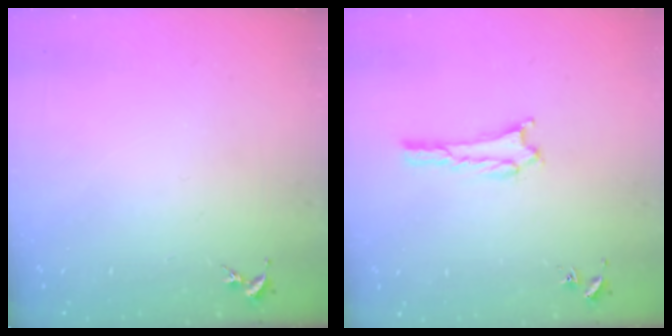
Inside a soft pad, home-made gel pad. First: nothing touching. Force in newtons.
{"total": 1.4, "press": 1.4, "slide": 0.0}